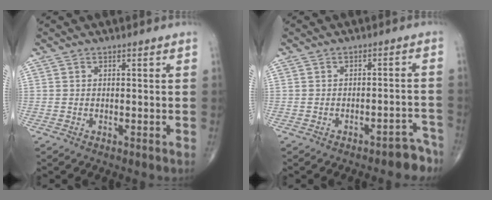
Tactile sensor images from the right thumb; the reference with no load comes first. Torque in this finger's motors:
{"motor_torque": [-0.01, -0.09, 0.05, 0.04, 0.01]}